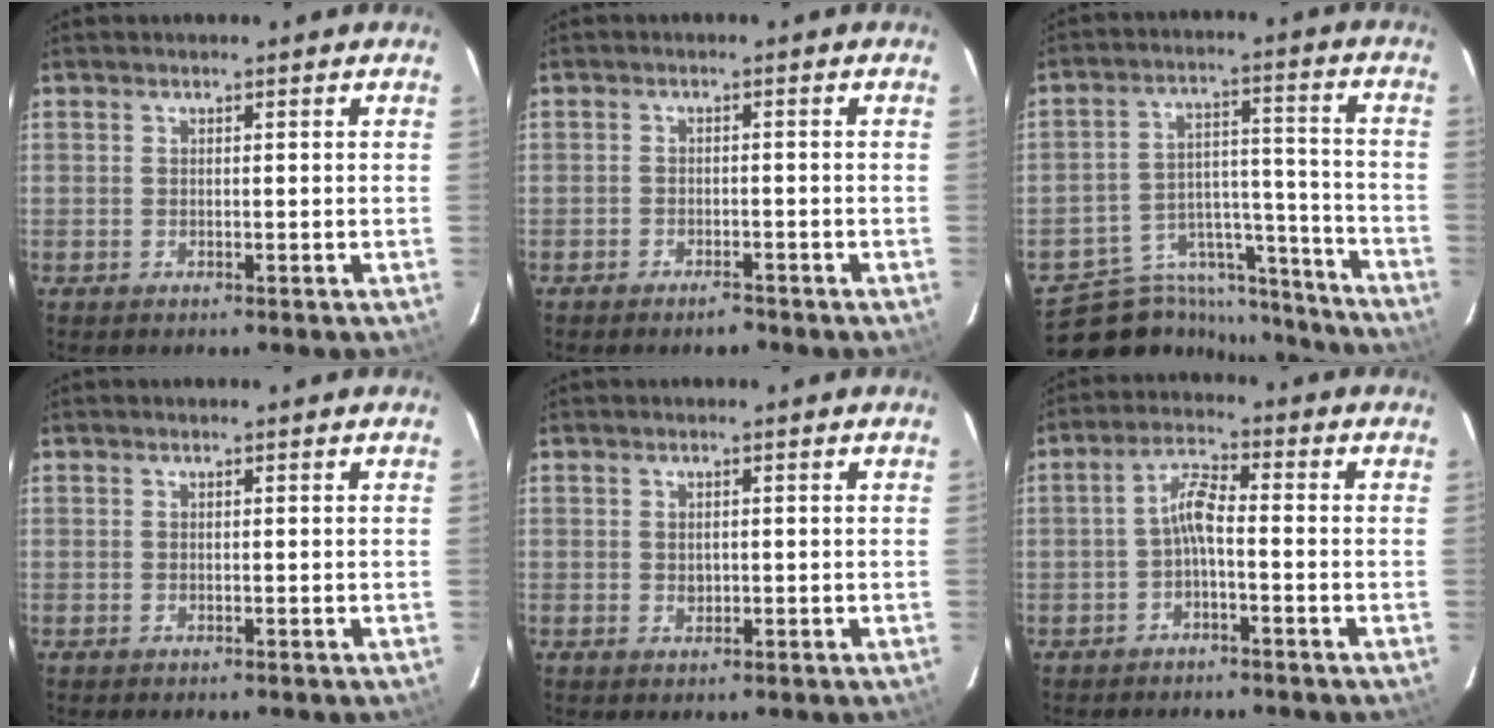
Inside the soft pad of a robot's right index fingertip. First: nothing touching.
{"total": 2.8, "force": [-2.3, 1.2, 1.1], "torque": [-0.027, 0.004, -0.037]}
{"total": 18.5, "force": [-16.4, 8.1, 2.7], "torque": [-0.056, 0.064, -0.232]}
{"total": 0.0}
{"total": 1.5, "force": [0.1, 1.2, 0.8], "torque": [-0.013, 0.002, 0.003]}
{"total": 4.2, "force": [-1.7, 0.9, 3.7], "torque": [-0.082, 0.016, -0.033]}